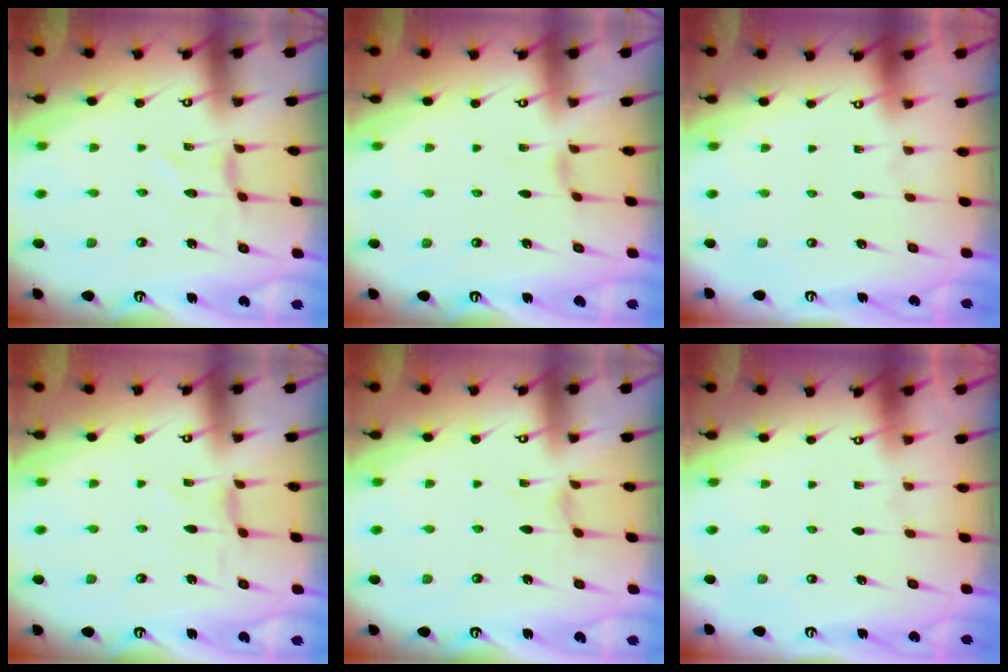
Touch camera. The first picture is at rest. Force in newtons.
{"total": 1.0, "press": 0.9, "slide": 0.4}
{"total": 0.0}
{"total": 0.8, "press": 0.8, "slide": 0.2}
{"total": 0.0}
{"total": 0.0}